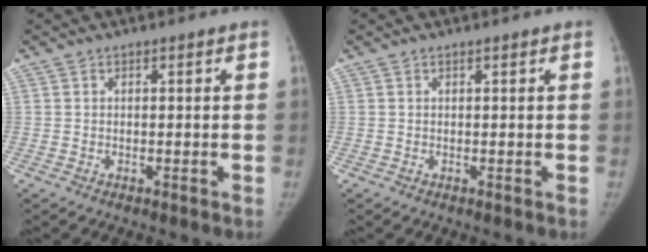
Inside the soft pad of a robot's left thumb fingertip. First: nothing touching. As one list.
[{"total": 0.0}]